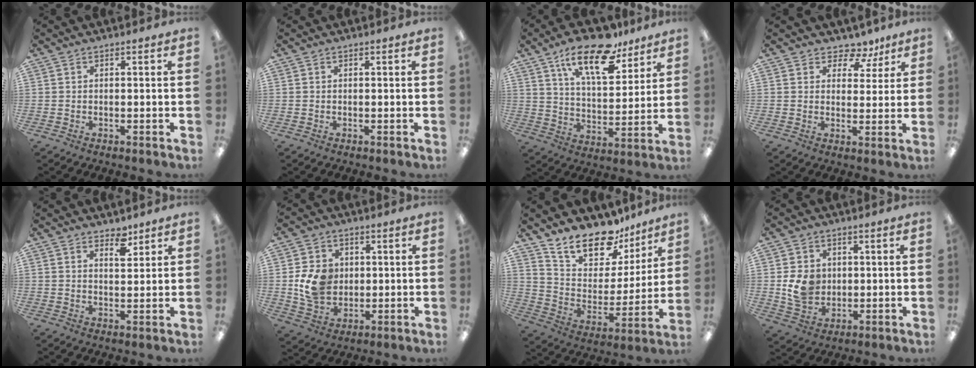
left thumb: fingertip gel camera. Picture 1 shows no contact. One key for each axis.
{"total": 0.0}
{"total": 17.7, "fx": 12.3, "fy": 7.2, "fz": 10.5, "tx": -0.171, "ty": -0.063, "tz": 0.207}
{"total": 10.0, "fx": 8.2, "fy": 4.8, "fz": 3.0, "tx": -0.049, "ty": -0.057, "tz": 0.151}
{"total": 4.5, "fx": 3.5, "fy": 2.0, "fz": 2.0, "tx": -0.006, "ty": -0.025, "tz": 0.055}
{"total": 9.9, "fx": 1.0, "fy": 8.4, "fz": 5.1, "tx": -0.104, "ty": 0.008, "tz": 0.022}
{"total": 17.2, "fx": 14.1, "fy": 7.9, "fz": 6.1, "tx": -0.114, "ty": -0.104, "tz": 0.255}
{"total": 8.0, "fx": 0.9, "fy": 6.7, "fz": 4.2, "tx": -0.077, "ty": 0.005, "tz": 0.019}